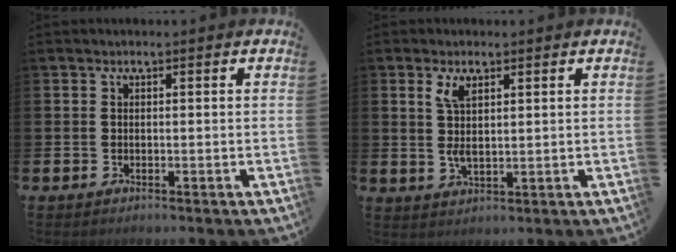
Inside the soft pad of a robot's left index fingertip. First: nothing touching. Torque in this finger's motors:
{"motor_torque": [1.16, -0.08, 0.59, 0.16]}